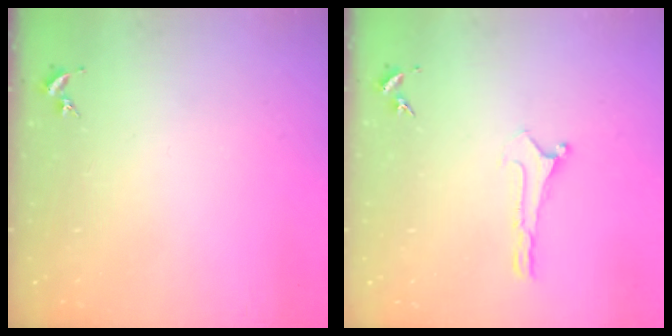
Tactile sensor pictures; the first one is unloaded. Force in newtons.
{"total": 0.0}